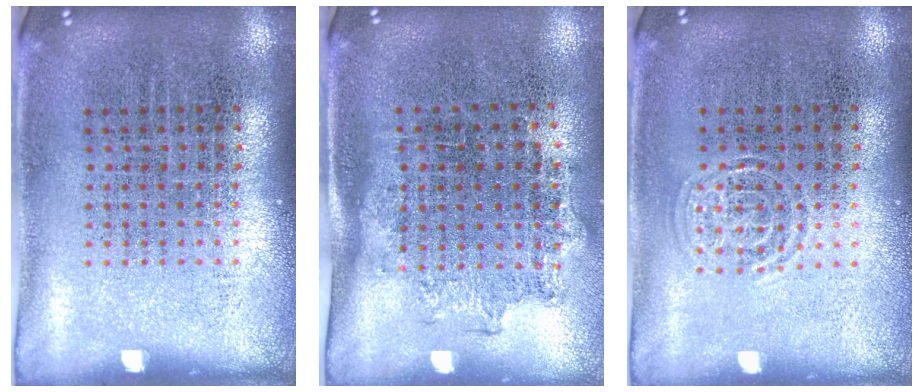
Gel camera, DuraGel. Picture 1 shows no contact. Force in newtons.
{"total": 1.3, "press": 1.0, "slide": 0.8}
{"total": 1.4, "press": 1.4, "slide": 0.3}